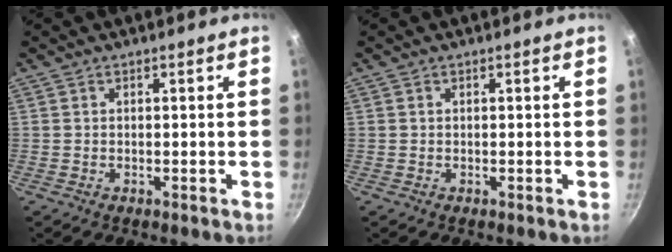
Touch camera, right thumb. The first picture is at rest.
{"total": 0.0}